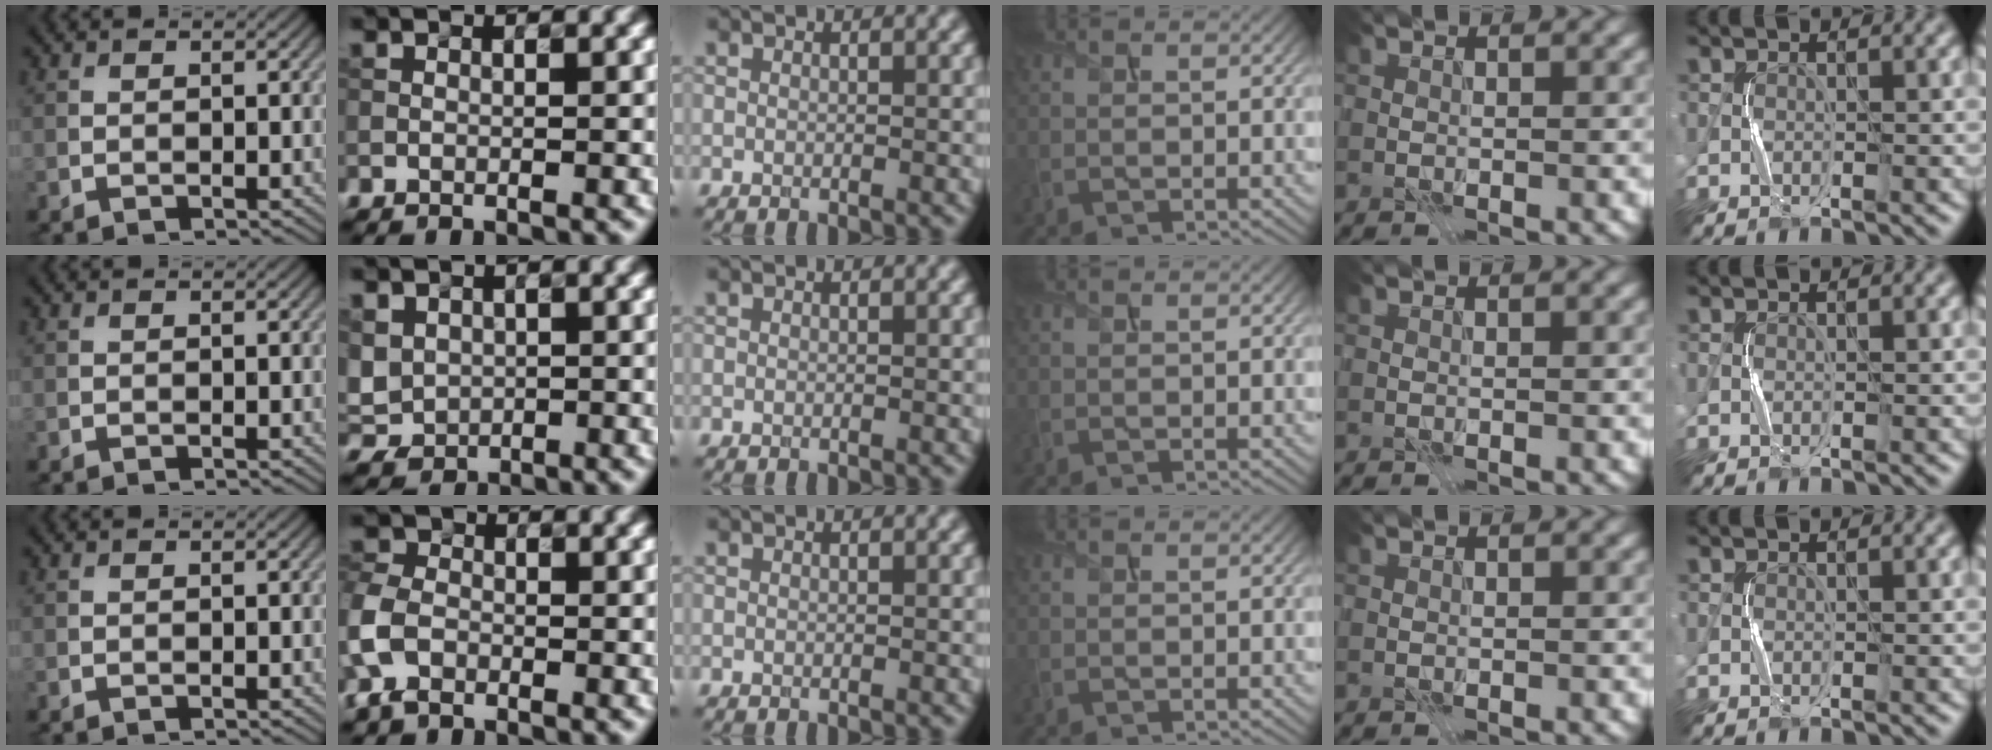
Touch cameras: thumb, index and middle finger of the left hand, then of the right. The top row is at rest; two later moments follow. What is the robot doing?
{"motion": "press", "object": "toy piano key"}